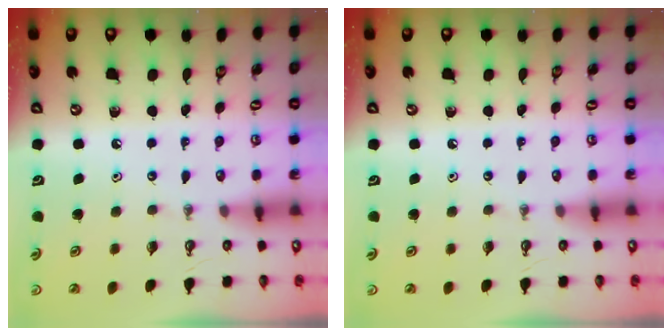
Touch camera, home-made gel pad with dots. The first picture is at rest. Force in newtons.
{"total": 0.0}